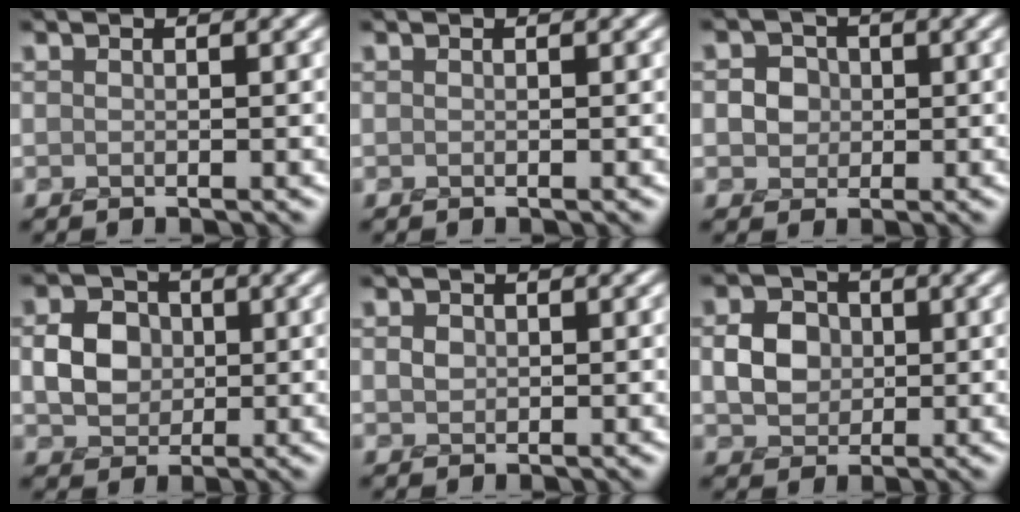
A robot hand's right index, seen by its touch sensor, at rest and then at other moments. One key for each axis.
{"total": 0.0}
{"total": 2.3, "fx": -0.2, "fy": 2.1, "fz": 0.8, "tx": 0.003, "ty": 0.002, "tz": -0.016}
{"total": 3.4, "fx": -0.1, "fy": 2.9, "fz": 1.8, "tx": -0.035, "ty": -0.002, "tz": -0.004}
{"total": 1.0, "fx": 0.2, "fy": 0.9, "fz": 0.4, "tx": -0.008, "ty": -0.003, "tz": 0.005}
{"total": 3.1, "fx": -0.1, "fy": 2.6, "fz": 1.7, "tx": -0.030, "ty": -0.002, "tz": -0.004}